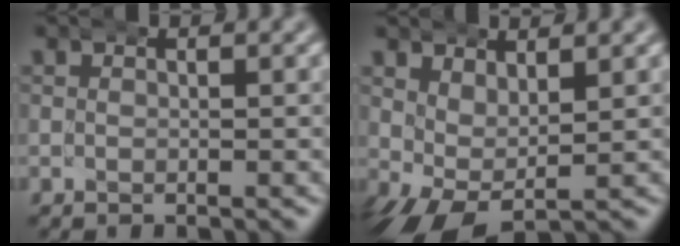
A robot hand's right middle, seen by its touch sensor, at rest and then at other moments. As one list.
[{"total": 4.4, "force": [-1.3, 3.2, 2.7], "torque": [-0.071, -0.028, -0.013]}]